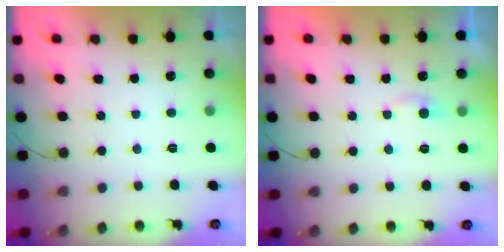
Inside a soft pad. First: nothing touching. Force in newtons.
{"total": 4.1, "press": 4.1, "slide": 0.5}